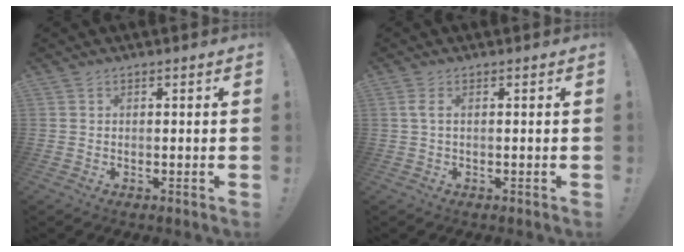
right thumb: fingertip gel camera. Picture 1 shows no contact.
{"total": 2.0, "force": [0.3, 0.2, 1.9], "torque": [-0.037, 0.002, 0.004]}